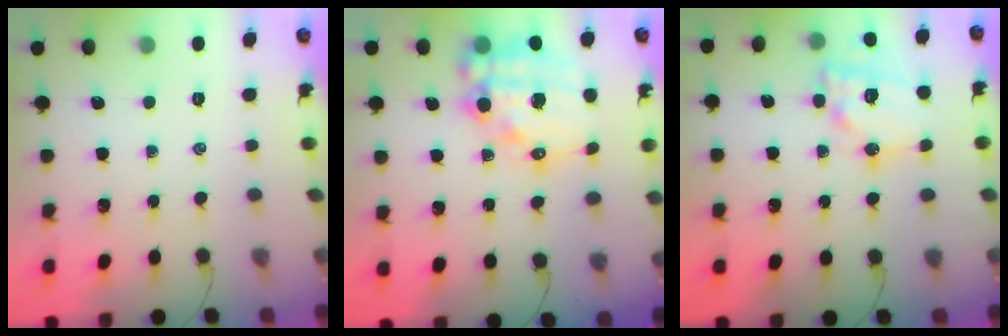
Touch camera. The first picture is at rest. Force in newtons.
{"total": 16.7, "press": 16.3, "slide": 3.6}
{"total": 16.4, "press": 16.2, "slide": 2.7}